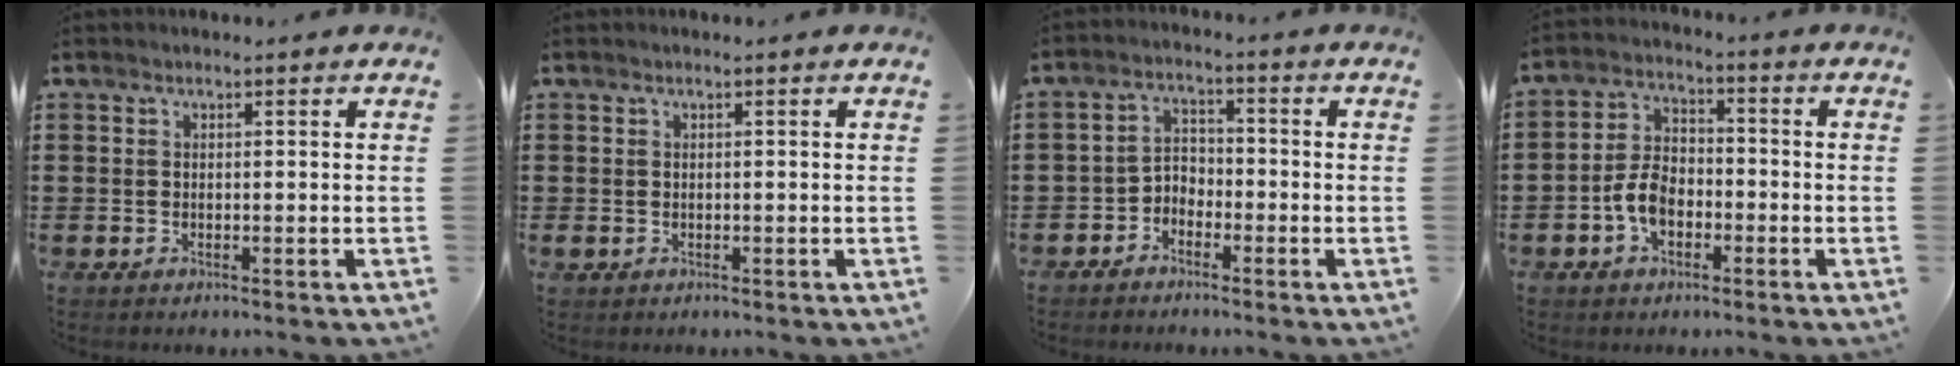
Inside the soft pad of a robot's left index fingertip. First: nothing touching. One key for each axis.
{"total": 0.5, "fx": -0.2, "fy": 0.4, "fz": 0.1, "tx": -0.005, "ty": 0.002, "tz": -0.006}
{"total": 3.1, "fx": -2.8, "fy": 1.3, "fz": 0.3, "tx": -0.012, "ty": 0.006, "tz": -0.062}
{"total": 5.9, "fx": -2.3, "fy": 3.7, "fz": 3.9, "tx": -0.098, "ty": 0.004, "tz": -0.051}